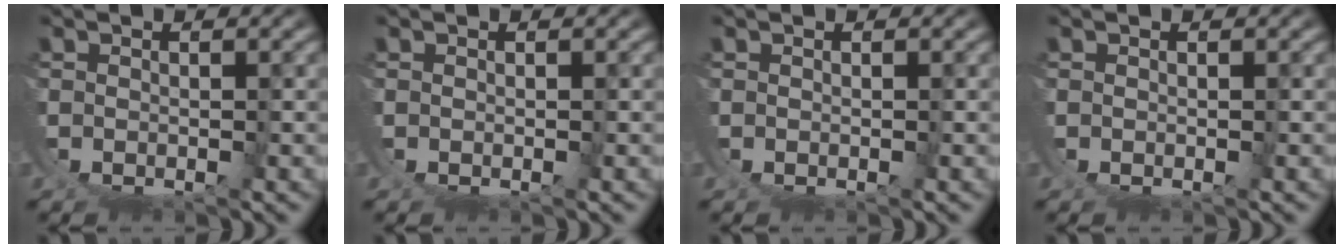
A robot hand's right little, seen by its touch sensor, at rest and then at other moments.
{"total": 0.0}
{"total": 0.0}
{"total": 0.0}